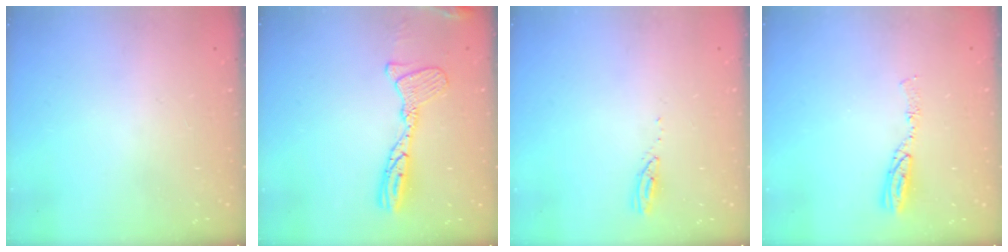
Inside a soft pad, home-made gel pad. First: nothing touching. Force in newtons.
{"total": 14.4, "press": 14.4, "slide": 1.4}
{"total": 2.8, "press": 2.8, "slide": 0.4}
{"total": 5.4, "press": 5.4, "slide": 0.5}